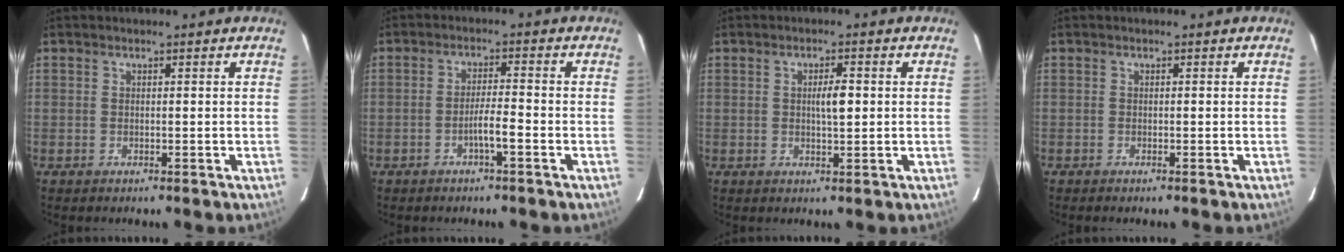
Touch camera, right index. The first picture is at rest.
{"total": 3.4, "force": [-1.6, 0.0, 2.9], "torque": [-0.048, 0.002, -0.030]}
{"total": 3.1, "force": [0.3, 0.6, 3.0], "torque": [-0.051, 0.001, 0.004]}
{"total": 0.6, "force": [-0.5, 0.0, 0.4], "torque": [-0.008, -0.002, -0.009]}